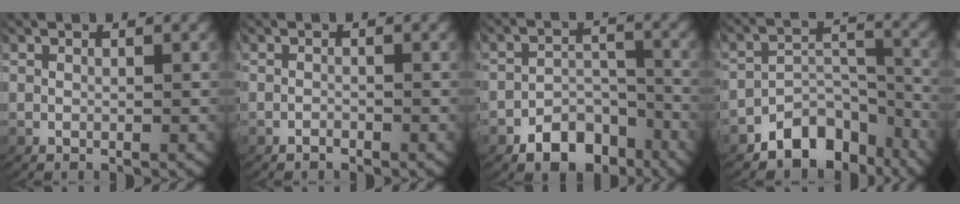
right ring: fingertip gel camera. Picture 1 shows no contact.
{"total": 0.7, "force": [-0.7, 0.1, 0.0], "torque": [-0.006, -0.008, -0.009]}
{"total": 5.8, "force": [-4.3, 3.4, 2.0], "torque": [-0.025, -0.009, -0.071]}
{"total": 6.5, "force": [-4.4, 3.7, 3.0], "torque": [-0.046, -0.016, -0.071]}